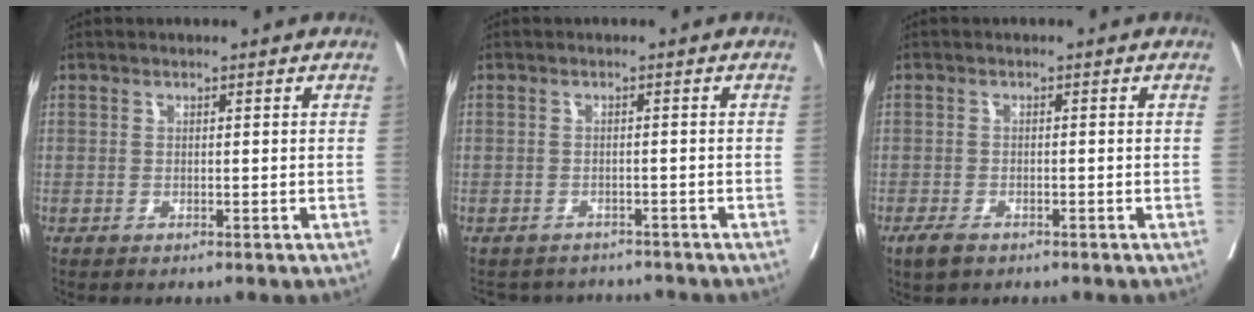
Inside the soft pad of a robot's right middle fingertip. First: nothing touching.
{"total": 5.6, "force": [-5.4, 1.5, -0.2], "torque": [0.010, 0.009, -0.066]}
{"total": 2.5, "force": [-1.7, 1.1, 1.5], "torque": [-0.033, -0.004, -0.024]}